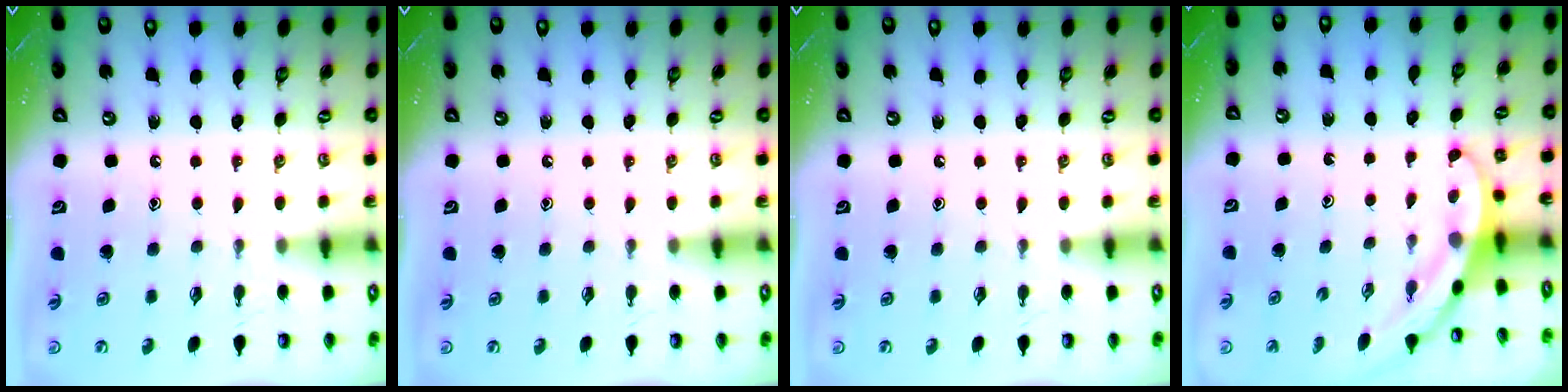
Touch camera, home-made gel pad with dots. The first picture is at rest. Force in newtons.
{"total": 0.0}
{"total": 0.0}
{"total": 3.2, "press": 3.2, "slide": 0.1}